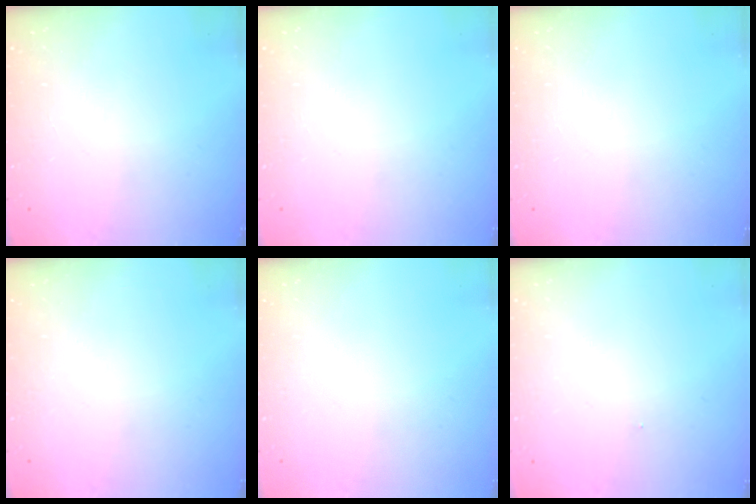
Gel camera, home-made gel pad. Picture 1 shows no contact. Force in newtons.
{"total": 0.0}
{"total": 0.0}
{"total": 0.0}
{"total": 0.0}
{"total": 5.3, "press": 0.3, "slide": 5.2}